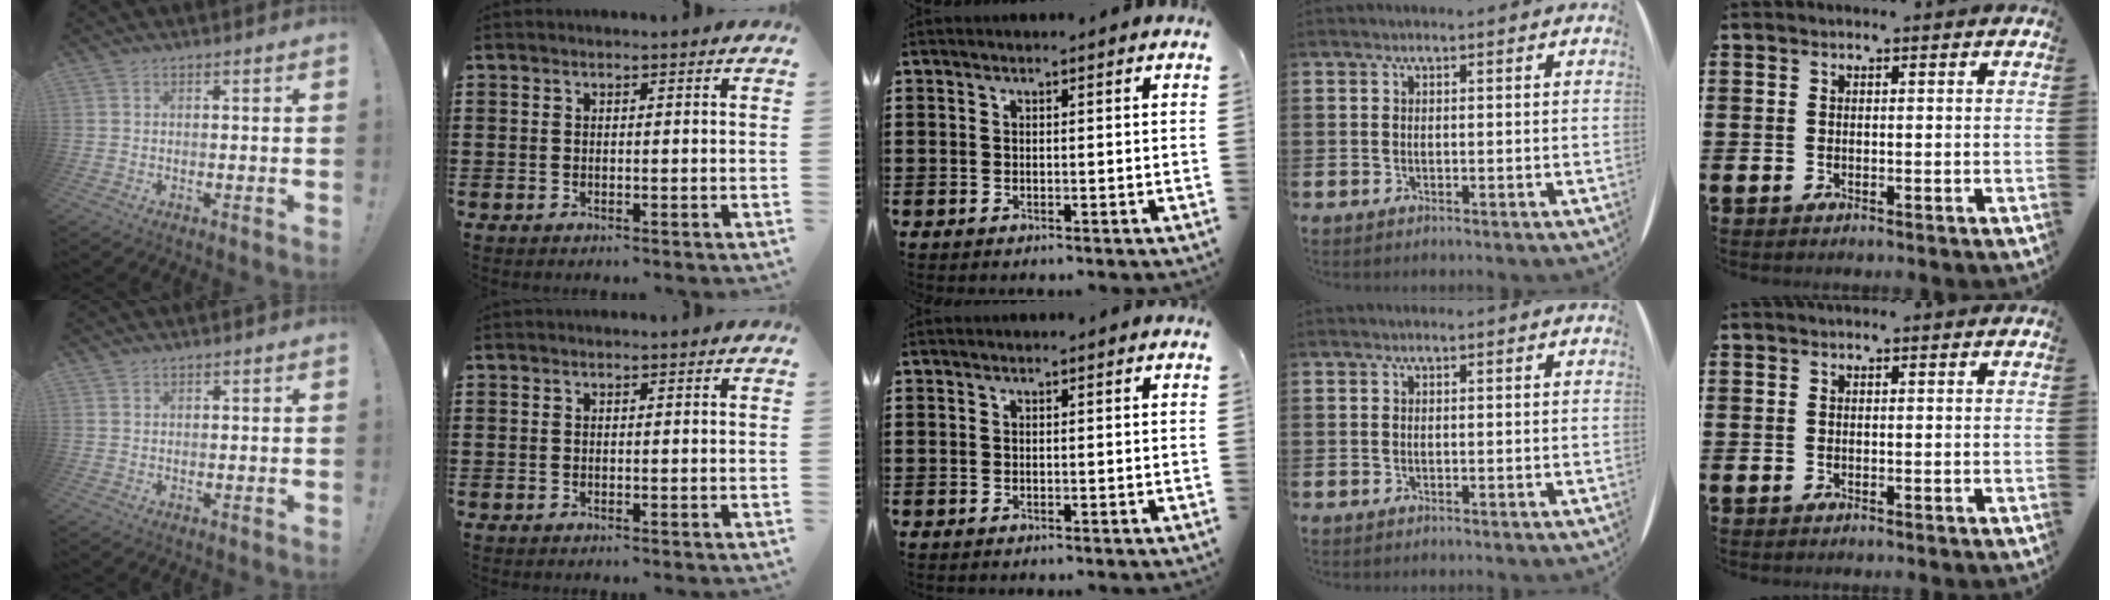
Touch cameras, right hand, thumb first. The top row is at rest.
{"thumb": {"total": 0.7, "force": [0.6, 0.4, 0.2], "torque": [0.001, -0.002, 0.010]}}